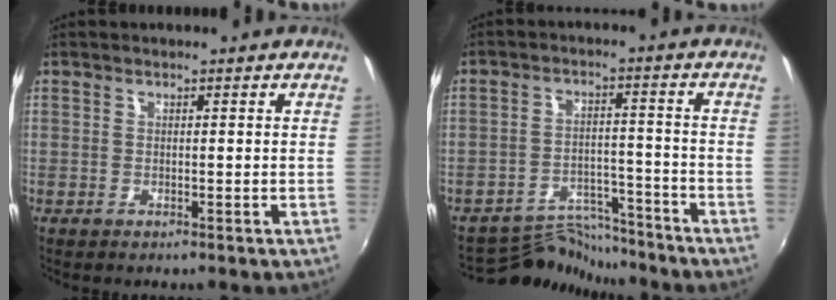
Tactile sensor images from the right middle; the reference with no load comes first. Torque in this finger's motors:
{"motor_torque": [-0.81, -0.34, -0.37, -0.13]}